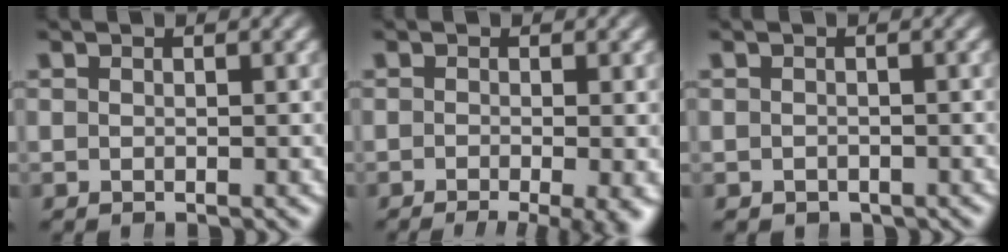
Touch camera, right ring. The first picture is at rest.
{"total": 5.3, "force": [-3.8, 1.0, 3.5], "torque": [-0.037, -0.014, -0.049]}
{"total": 1.6, "force": [-1.2, 1.0, -0.2], "torque": [0.007, -0.013, -0.012]}